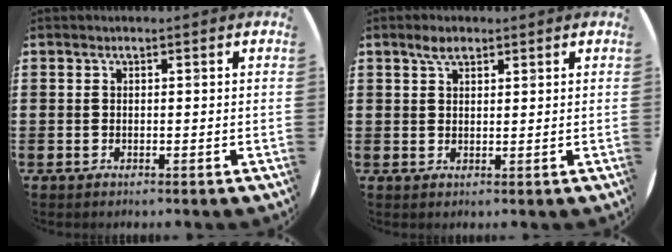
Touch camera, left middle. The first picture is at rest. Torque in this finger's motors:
{"motor_torque": [0.65, -0.51, 0.00, 0.01]}